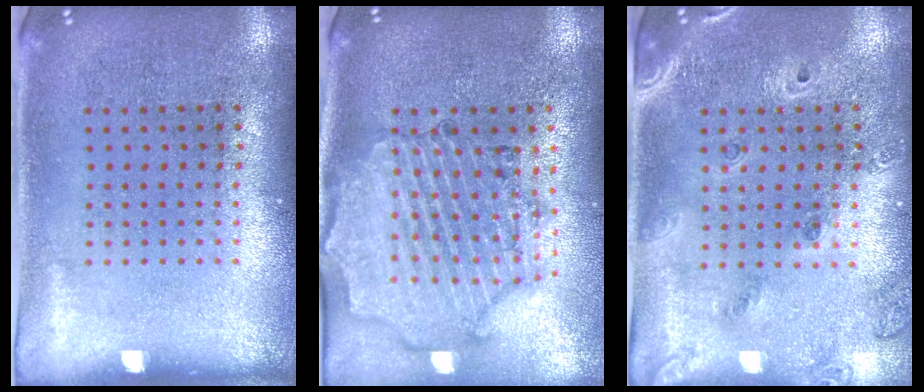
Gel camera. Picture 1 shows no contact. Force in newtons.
{"total": 1.7, "press": 1.7, "slide": 0.3}
{"total": 1.4, "press": 1.3, "slide": 0.5}